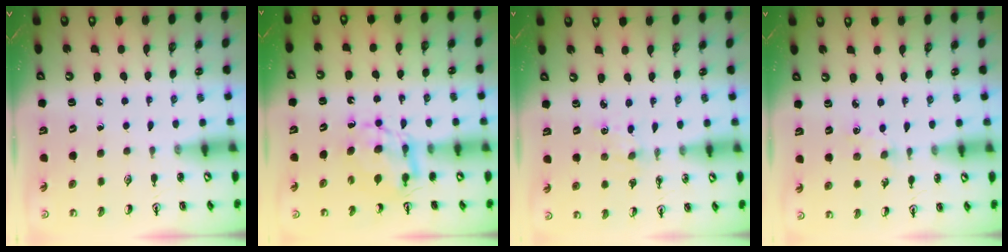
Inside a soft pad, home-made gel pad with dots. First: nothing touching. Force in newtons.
{"total": 7.1, "press": 7.1, "slide": 0.3}
{"total": 2.8, "press": 2.8, "slide": 0.3}
{"total": 2.8, "press": 2.8, "slide": 0.4}